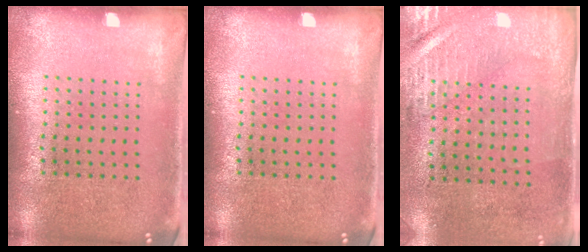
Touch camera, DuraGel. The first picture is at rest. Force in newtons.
{"total": 0.0}
{"total": 2.9, "press": 2.5, "slide": 1.5}